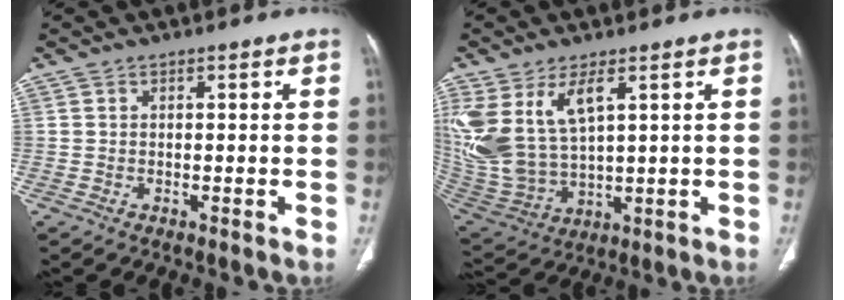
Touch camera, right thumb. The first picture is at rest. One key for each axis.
{"total": 15.6, "fx": 6.1, "fy": 7.8, "fz": 12.1, "tx": -0.261, "ty": -0.025, "tz": 0.141}